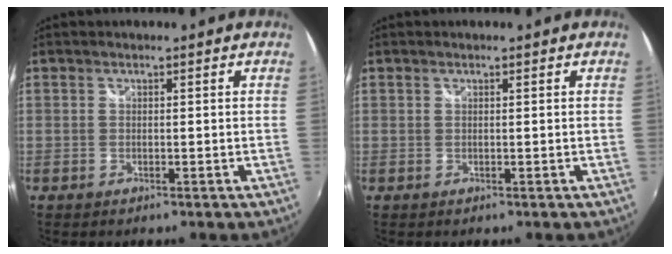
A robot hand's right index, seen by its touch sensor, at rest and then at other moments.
{"total": 0.0}